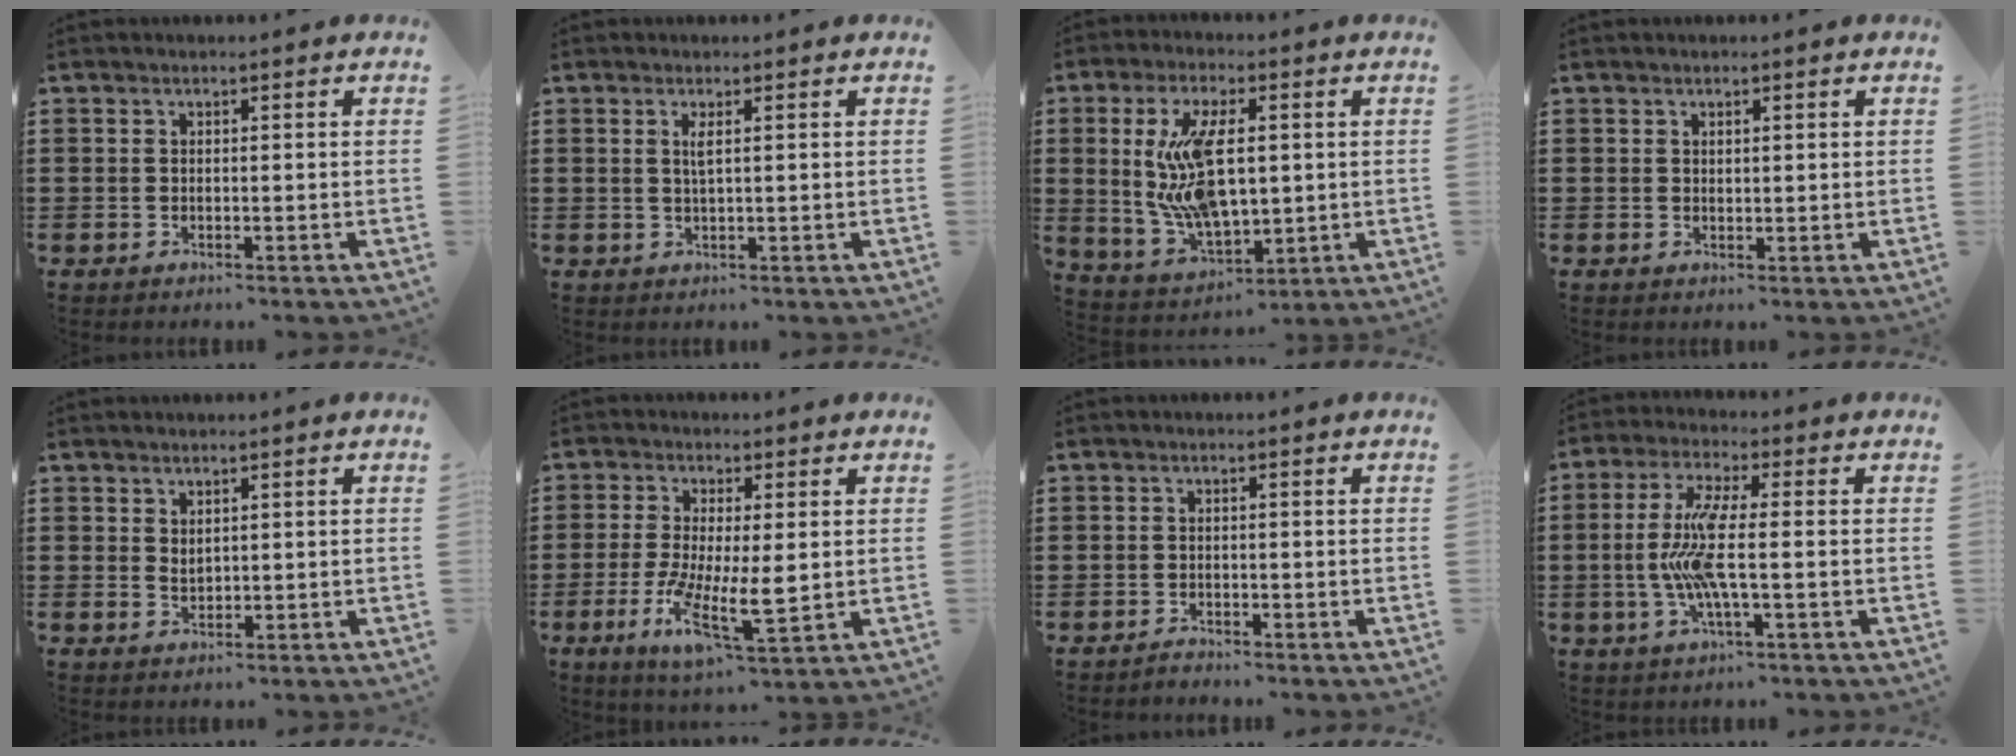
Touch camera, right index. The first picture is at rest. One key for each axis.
{"total": 1.5, "fx": 0.5, "fy": 0.1, "fz": 1.4, "tx": -0.031, "ty": 0.001, "tz": 0.008}
{"total": 12.1, "fx": 1.5, "fy": 5.9, "fz": 10.4, "tx": -0.221, "ty": -0.004, "tz": 0.023}
{"total": 0.7, "fx": 0.4, "fy": 0.3, "fz": 0.4, "tx": -0.009, "ty": 0.003, "tz": 0.008}
{"total": 1.3, "fx": 1.0, "fy": 0.6, "fz": 0.7, "tx": -0.014, "ty": 0.003, "tz": 0.018}
{"total": 8.4, "fx": -1.3, "fy": 2.6, "fz": 7.9, "tx": -0.158, "ty": -0.014, "tz": -0.018}
{"total": 0.9, "fx": -0.8, "fy": 0.3, "fz": 0.1, "tx": -0.003, "ty": 0.002, "tz": -0.019}
{"total": 8.7, "fx": -1.0, "fy": 1.5, "fz": 8.5, "tx": -0.200, "ty": -0.022, "tz": -0.032}